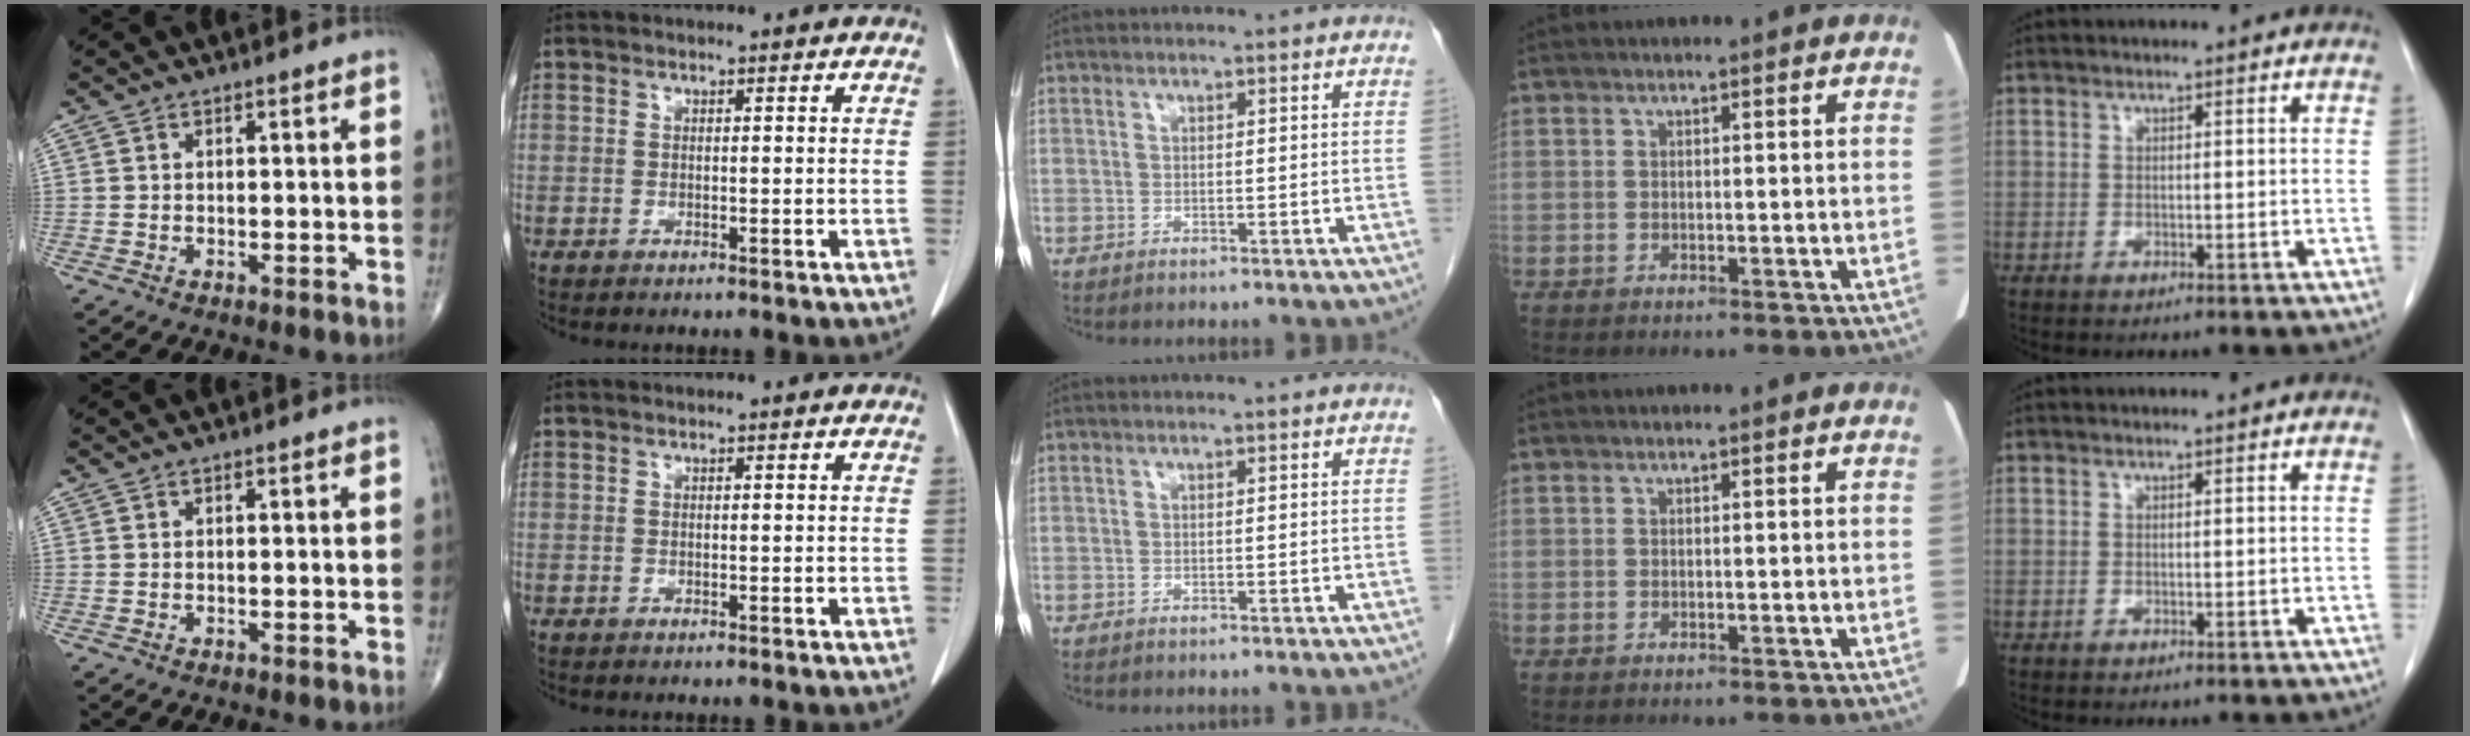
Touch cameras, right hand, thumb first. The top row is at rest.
{}